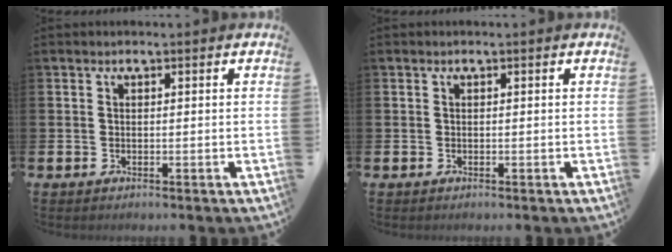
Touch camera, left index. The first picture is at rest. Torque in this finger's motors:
{"motor_torque": [-0.06, -0.08, 0.04, 0.02]}